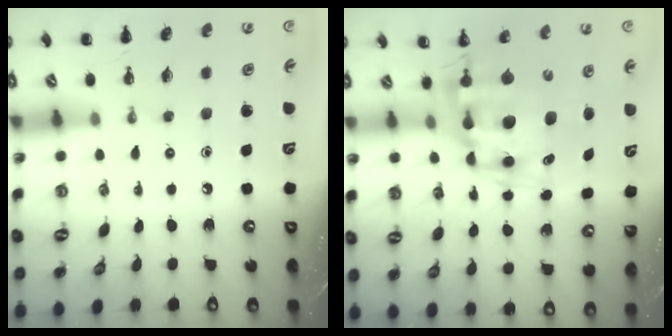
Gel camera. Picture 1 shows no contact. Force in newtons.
{"total": 10.7, "press": 10.3, "slide": 2.7}